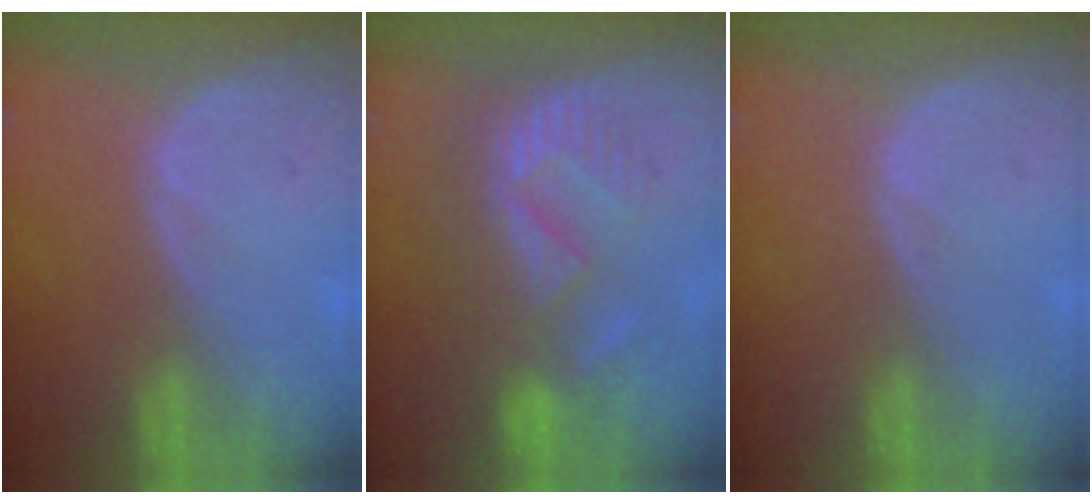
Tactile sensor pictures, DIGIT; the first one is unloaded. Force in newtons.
{"total": 8.8, "press": 8.2, "slide": 3.3}
{"total": 0.0}